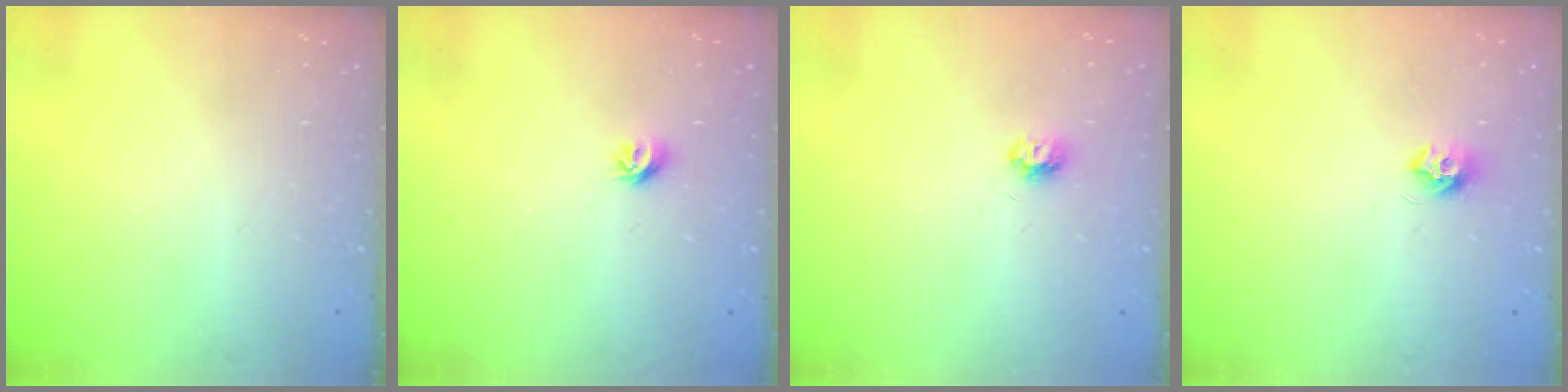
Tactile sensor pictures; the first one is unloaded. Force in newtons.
{"total": 5.4, "press": 5.3, "slide": 0.9}
{"total": 4.7, "press": 4.7, "slide": 0.5}
{"total": 7.6, "press": 7.6, "slide": 0.8}